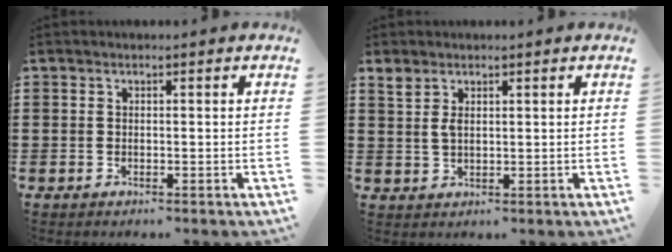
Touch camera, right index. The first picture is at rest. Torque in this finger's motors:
{"motor_torque": [0.02, 0.01, 0.08, 0.06]}